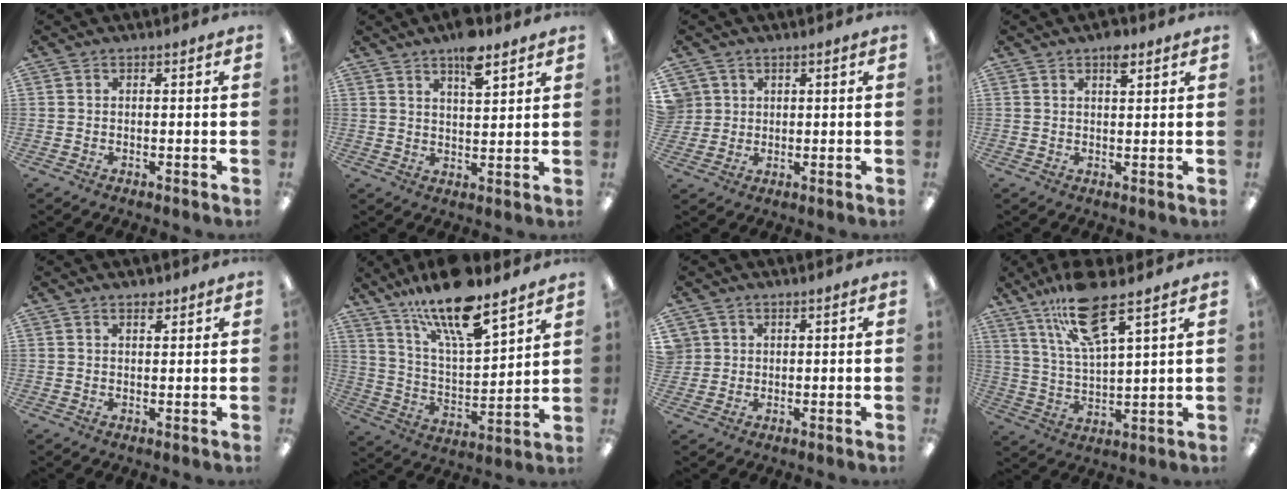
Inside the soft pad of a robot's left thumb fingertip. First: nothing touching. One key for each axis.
{"total": 7.6, "fx": 5.5, "fy": 2.5, "fz": 4.6, "tx": -0.063, "ty": -0.033, "tz": 0.090}
{"total": 3.5, "fx": 1.2, "fy": 3.3, "fz": -0.4, "tx": 0.002, "ty": 0.002, "tz": 0.021}
{"total": 3.8, "fx": 2.4, "fy": 1.6, "fz": 2.5, "tx": -0.030, "ty": -0.007, "tz": 0.037}
{"total": 1.9, "fx": 1.5, "fy": 0.7, "fz": 0.7, "tx": -0.009, "ty": -0.005, "tz": 0.027}
{"total": 18.9, "fx": 14.4, "fy": 5.0, "fz": 11.2, "tx": -0.199, "ty": -0.084, "tz": 0.243}
{"total": 2.6, "fx": 0.9, "fy": 2.4, "fz": -0.4, "tx": 0.007, "ty": -0.002, "tz": 0.015}
{"total": 14.9, "fx": 10.2, "fy": 3.9, "fz": 10.1, "tx": -0.195, "ty": -0.030, "tz": 0.175}